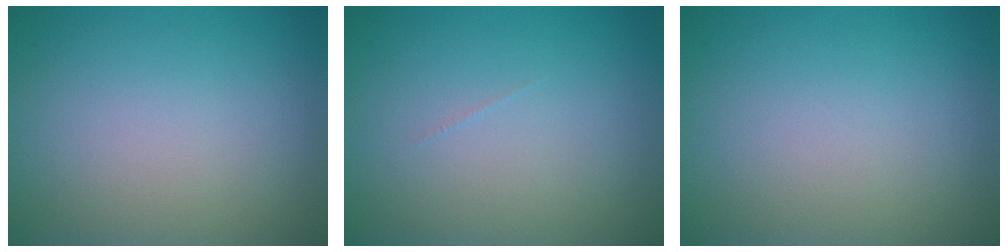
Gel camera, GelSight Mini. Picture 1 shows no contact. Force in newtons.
{"total": 0.0}
{"total": 0.0}